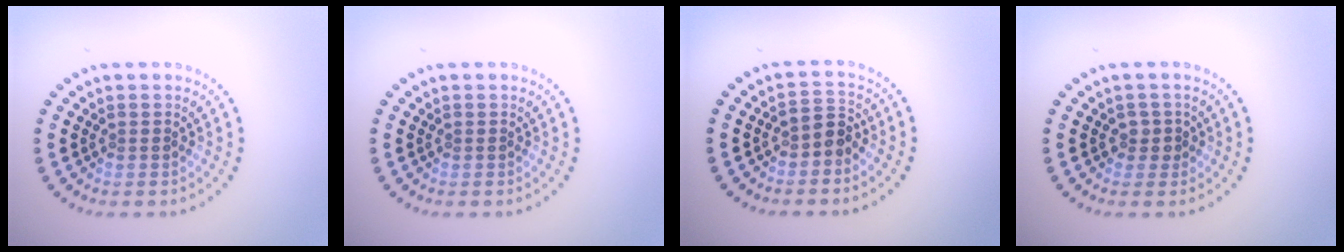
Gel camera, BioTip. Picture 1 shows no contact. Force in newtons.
{"total": 0.0}
{"total": 2.0, "press": 1.7, "slide": 1.1}
{"total": 1.3, "press": 1.1, "slide": 0.6}